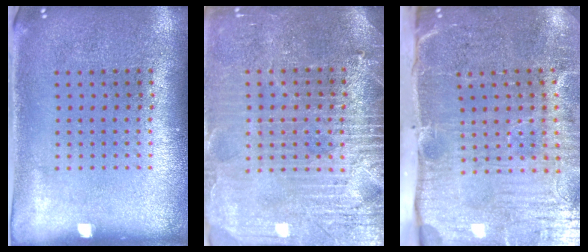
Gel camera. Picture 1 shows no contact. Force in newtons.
{"total": 3.7, "press": 3.4, "slide": 1.3}
{"total": 5.4, "press": 4.4, "slide": 3.2}